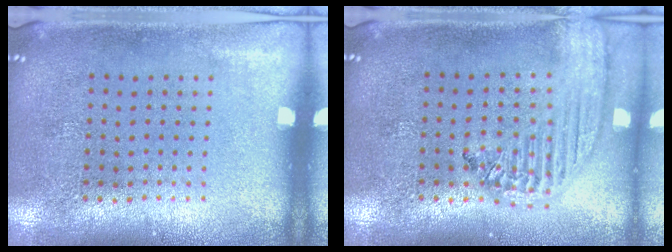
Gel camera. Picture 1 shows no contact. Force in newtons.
{"total": 2.1, "press": 1.9, "slide": 1.0}